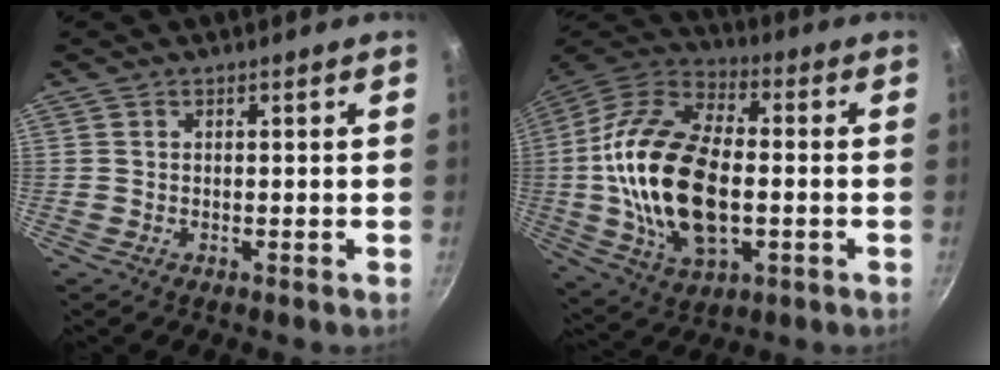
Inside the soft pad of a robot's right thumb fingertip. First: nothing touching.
{"total": 24.6, "force": [-1.9, 13.3, 20.6], "torque": [-0.405, 0.008, -0.032]}